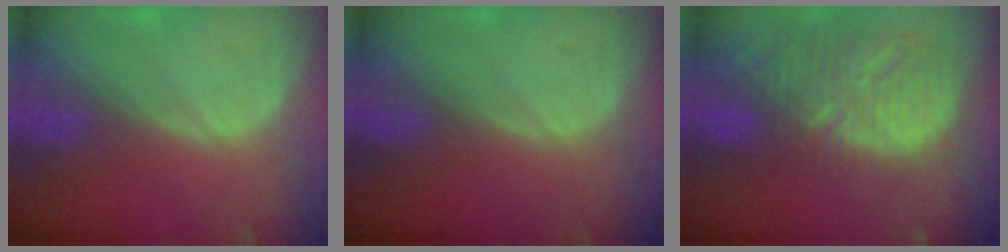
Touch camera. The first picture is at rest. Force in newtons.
{"total": 0.0}
{"total": 13.4, "press": 11.5, "slide": 7.0}